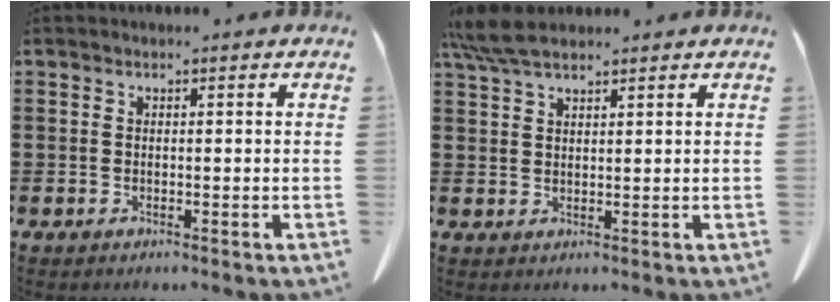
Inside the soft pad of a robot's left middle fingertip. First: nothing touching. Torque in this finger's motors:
{"motor_torque": [1.68, 0.46, 0.17, 0.04]}